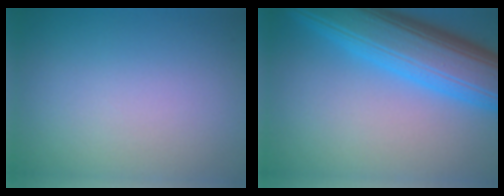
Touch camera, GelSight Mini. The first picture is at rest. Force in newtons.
{"total": 10.6, "press": 10.6, "slide": 0.2}